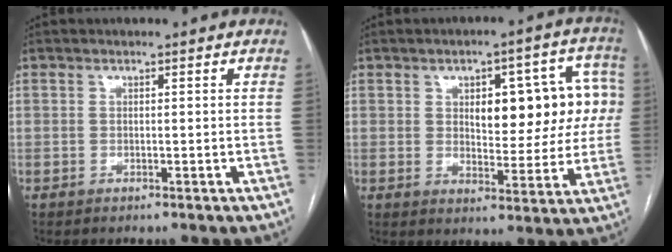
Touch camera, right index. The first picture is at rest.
{"total": 13.0, "force": [2.5, 5.7, 11.4], "torque": [-0.130, 0.035, 0.040]}